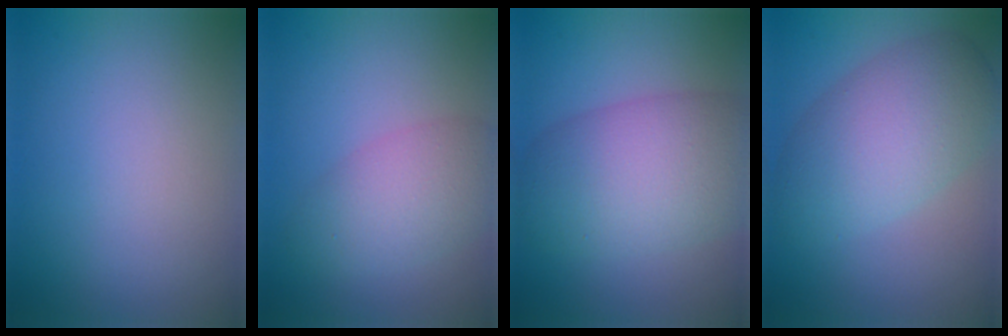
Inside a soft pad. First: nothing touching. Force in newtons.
{"total": 4.4, "press": 4.4, "slide": 0.2}
{"total": 8.6, "press": 8.6, "slide": 0.3}
{"total": 7.1, "press": 7.1, "slide": 0.2}